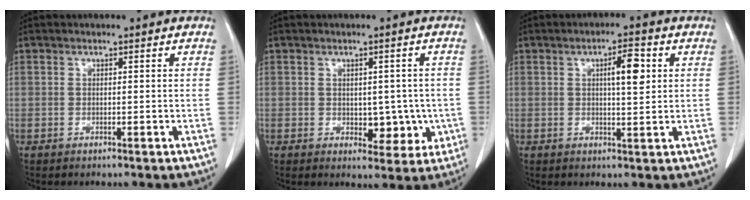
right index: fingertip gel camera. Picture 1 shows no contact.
{"total": 5.3, "force": [-0.5, 3.5, 3.9], "torque": [-0.033, 0.005, 0.006]}
{"total": 4.9, "force": [1.4, 1.0, 4.6], "torque": [-0.076, 0.005, 0.022]}